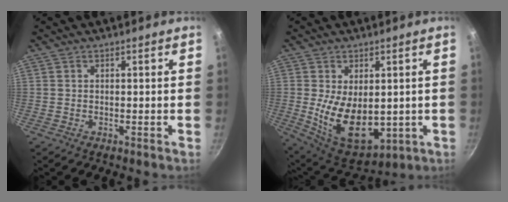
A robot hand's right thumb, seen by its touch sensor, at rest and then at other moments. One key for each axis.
{"total": 14.9, "fx": -0.6, "fy": 9.1, "fz": 11.8, "tx": -0.179, "ty": -0.027, "tz": 0.019}